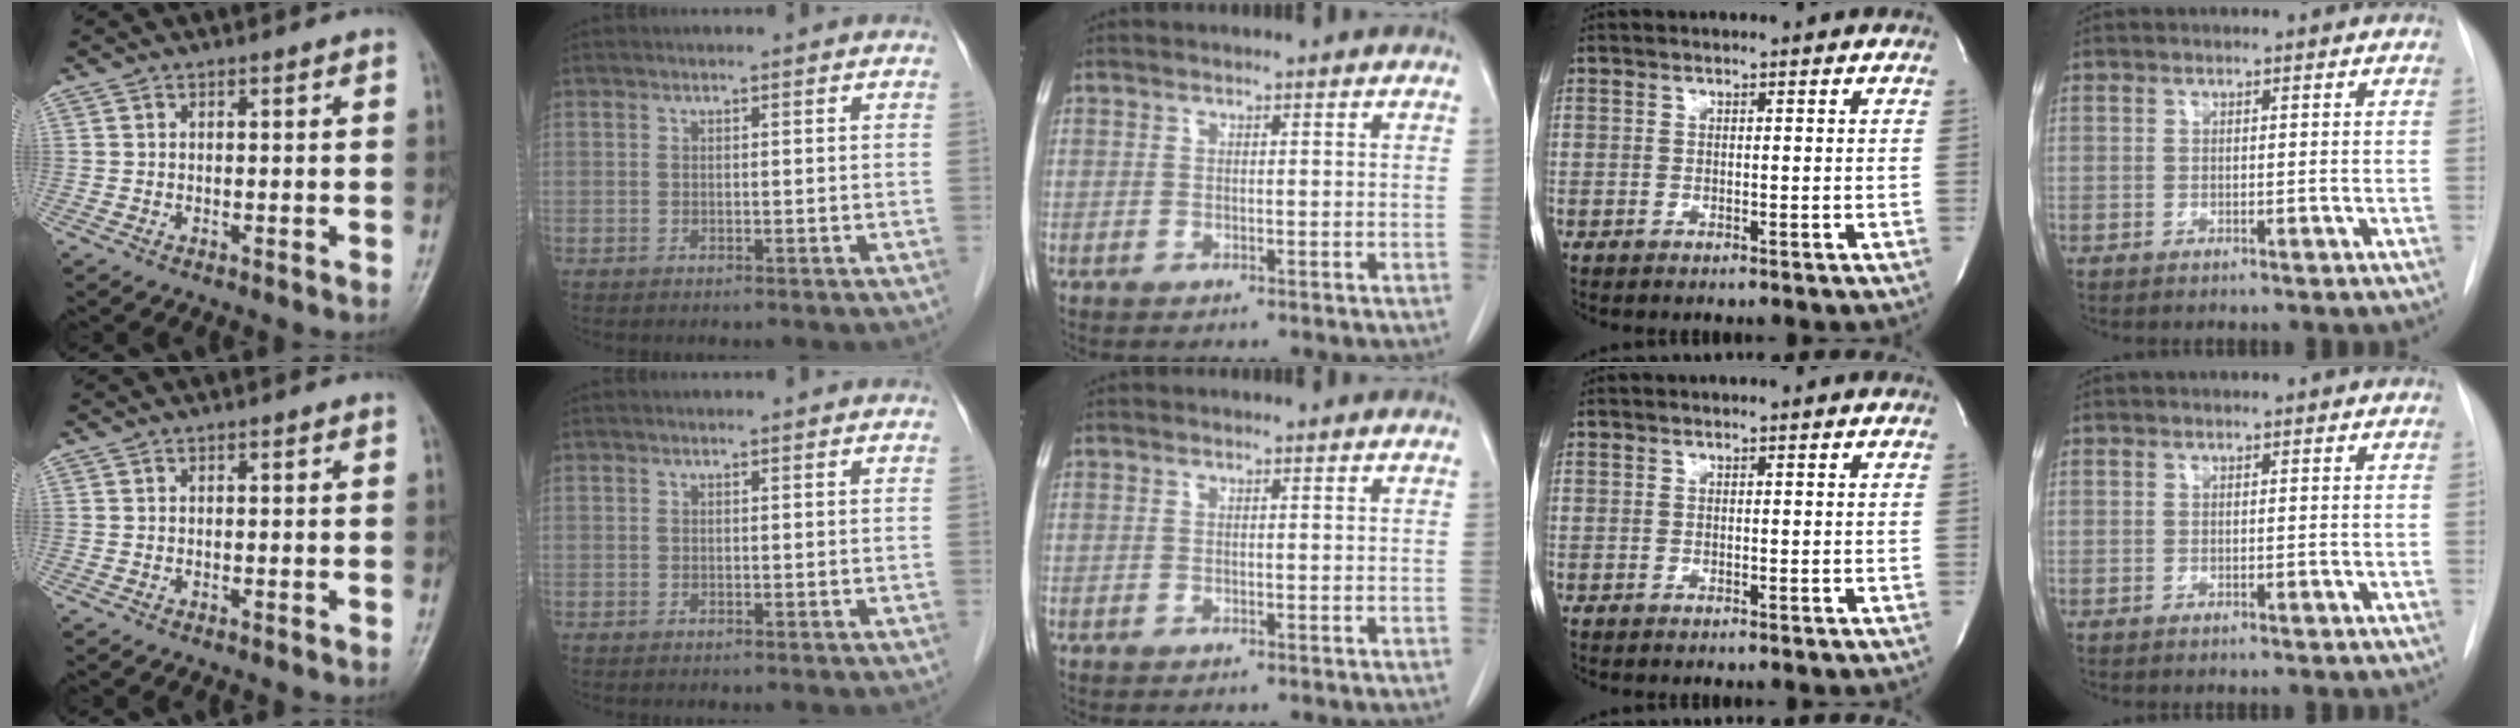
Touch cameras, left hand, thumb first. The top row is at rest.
{}